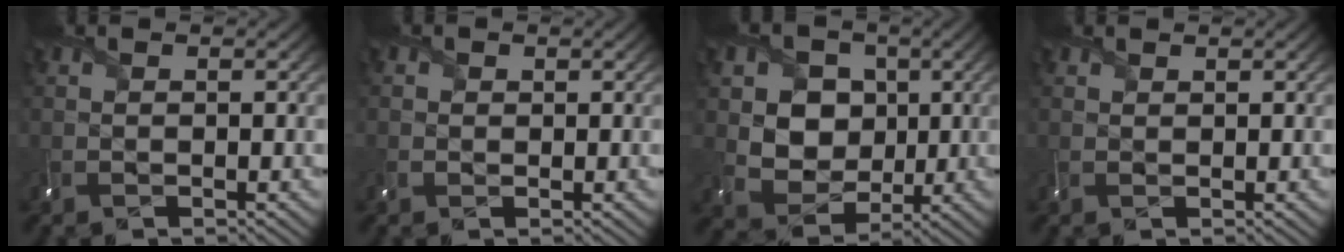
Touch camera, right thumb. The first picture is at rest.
{"total": 1.2, "force": [0.1, 1.2, 0.3], "torque": [-0.005, -0.003, 0.001]}
{"total": 8.5, "force": [1.8, 7.3, 4.1], "torque": [-0.109, -0.004, 0.036]}
{"total": 0.8, "force": [0.7, 0.3, 0.1], "torque": [-0.006, 0.002, 0.017]}